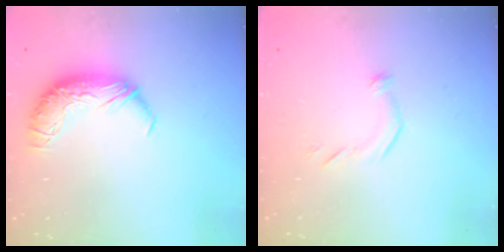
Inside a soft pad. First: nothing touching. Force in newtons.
{"total": 4.8, "press": 4.6, "slide": 1.3}